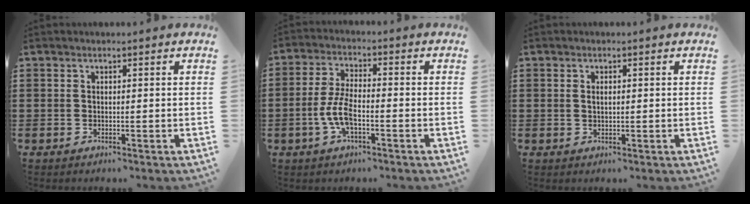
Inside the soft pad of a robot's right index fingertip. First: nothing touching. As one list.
[{"total": 6.6, "force": [-2.1, 2.2, 5.8], "torque": [-0.134, -0.008, -0.045]}, {"total": 1.1, "force": [0.1, 0.4, 1.0], "torque": [-0.020, 0.004, -0.001]}]